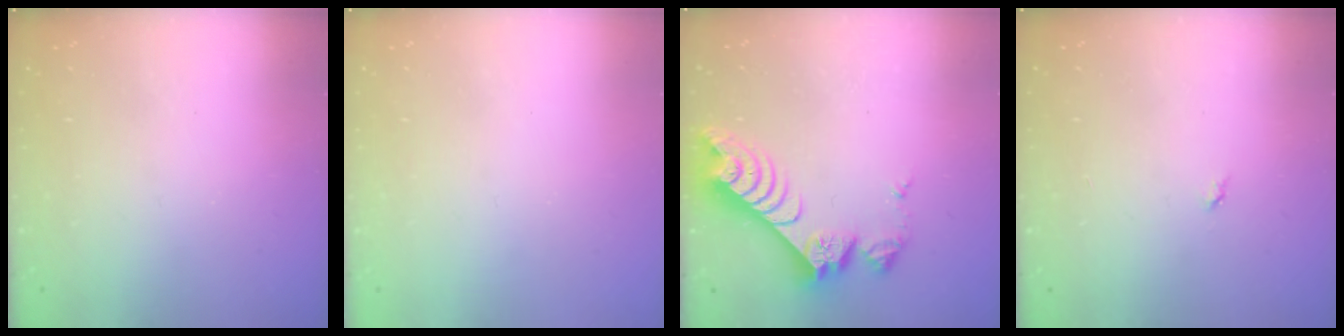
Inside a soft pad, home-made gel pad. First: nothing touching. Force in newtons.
{"total": 0.7, "press": 0.7, "slide": 0.1}
{"total": 10.1, "press": 10.0, "slide": 1.0}
{"total": 2.8, "press": 2.8, "slide": 0.4}